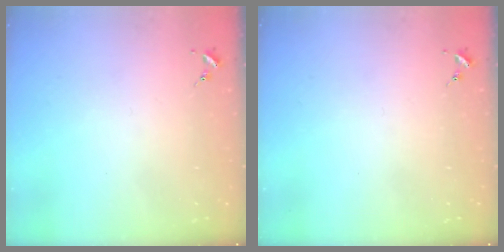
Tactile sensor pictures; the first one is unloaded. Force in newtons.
{"total": 0.0}